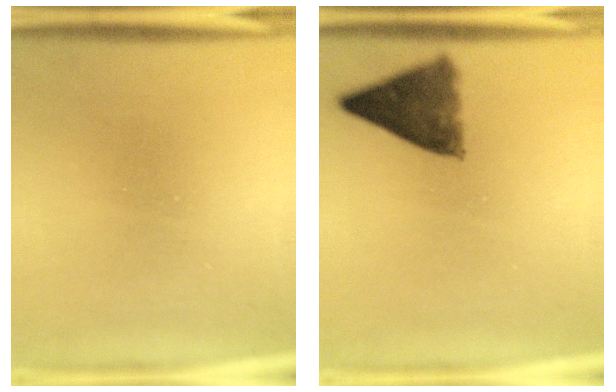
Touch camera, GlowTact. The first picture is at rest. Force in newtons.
{"total": 8.1}